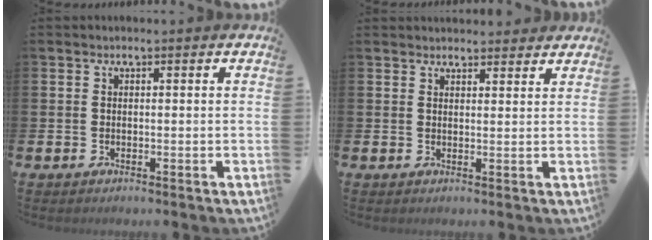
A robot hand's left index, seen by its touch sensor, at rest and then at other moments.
{"total": 2.4, "force": [2.3, 0.4, -0.1], "torque": [0.010, -0.014, 0.040]}